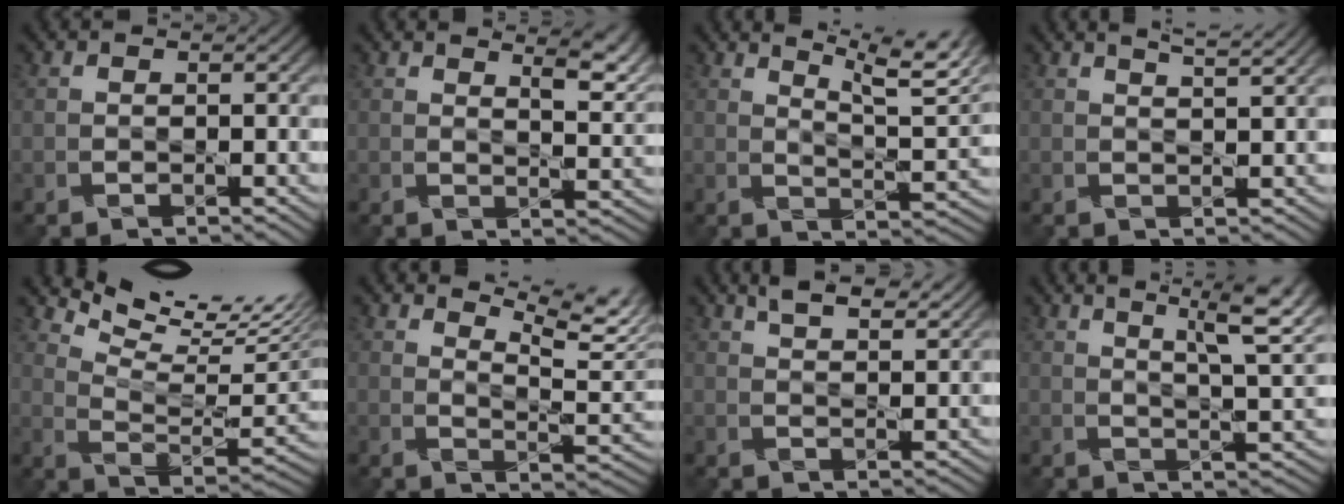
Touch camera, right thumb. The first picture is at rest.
{"total": 5.5, "force": [4.0, 1.1, 3.6], "torque": [-0.058, 0.005, 0.064]}
{"total": 10.9, "force": [7.7, 2.1, 7.5], "torque": [-0.113, 0.013, 0.102]}
{"total": 3.1, "force": [2.7, 0.3, 1.5], "torque": [-0.014, 0.004, 0.022]}
{"total": 12.8, "force": [10.2, 2.7, 7.2], "torque": [-0.140, 0.000, 0.159]}
{"total": 7.9, "force": [6.0, 1.9, 4.9], "torque": [-0.092, 0.003, 0.088]}
{"total": 5.3, "force": [4.3, 1.3, 2.9], "torque": [-0.056, 0.003, 0.071]}
{"total": 9.7, "force": [5.7, 2.0, 7.6], "torque": [-0.105, 0.013, 0.077]}